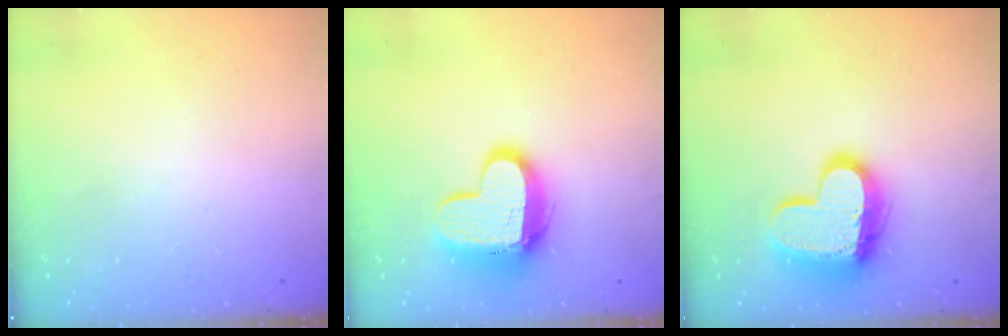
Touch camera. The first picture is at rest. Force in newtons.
{"total": 12.8, "press": 12.7, "slide": 1.4}
{"total": 16.3, "press": 16.3, "slide": 1.3}